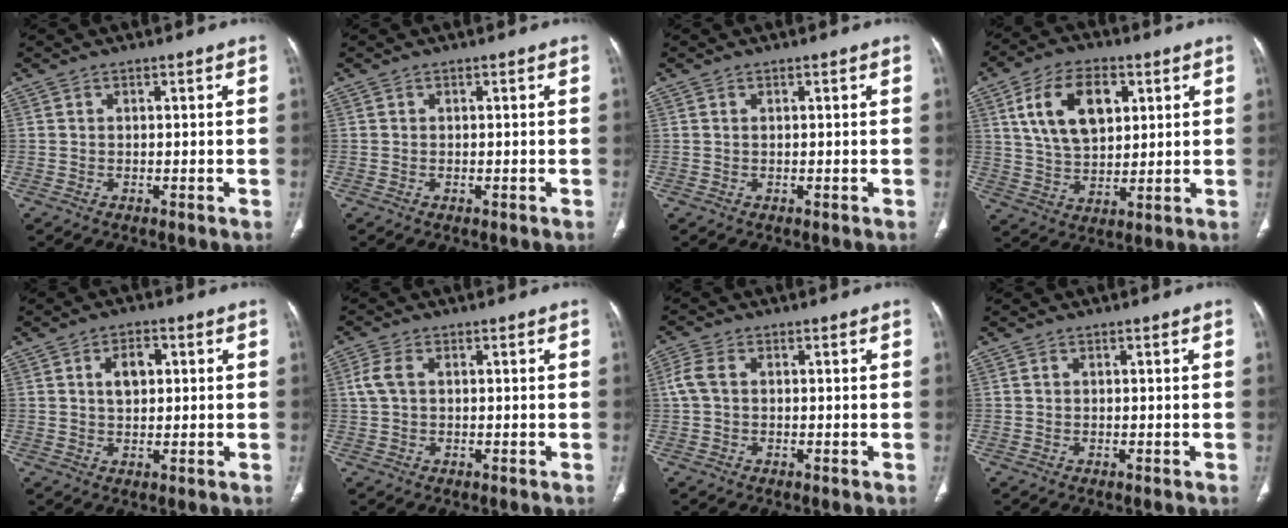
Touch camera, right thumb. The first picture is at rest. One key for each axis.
{"total": 0.0}
{"total": 0.0}
{"total": 13.9, "fx": 4.7, "fy": 8.3, "fz": 10.0, "tx": -0.154, "ty": -0.010, "tz": 0.090}
{"total": 4.7, "fx": 1.2, "fy": 3.0, "fz": 3.5, "tx": -0.049, "ty": 0.002, "tz": 0.020}
{"total": 3.4, "fx": 0.5, "fy": 2.1, "fz": 2.6, "tx": -0.071, "ty": 0.009, "tz": 0.008}
{"total": 3.6, "fx": 0.3, "fy": 2.4, "fz": 2.7, "tx": -0.070, "ty": 0.010, "tz": 0.001}
{"total": 0.0}